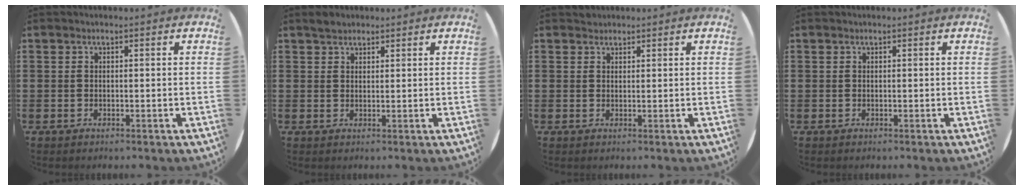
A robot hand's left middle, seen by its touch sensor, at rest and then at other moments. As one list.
[{"total": 1.8, "force": [1.6, 0.6, 0.2], "torque": [0.001, 0.002, 0.030]}, {"total": 0.9, "force": [0.8, 0.3, -0.1], "torque": [0.002, 0.003, 0.017]}, {"total": 0.0}]